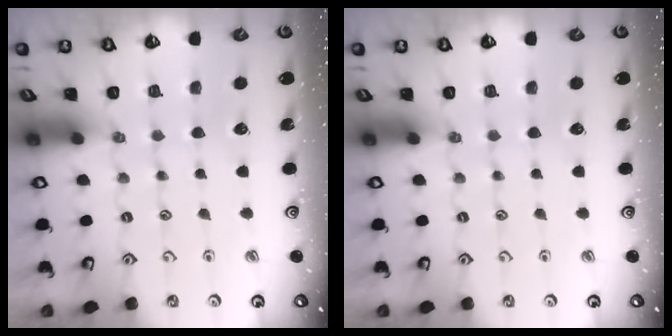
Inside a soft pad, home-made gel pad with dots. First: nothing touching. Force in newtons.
{"total": 0.0}